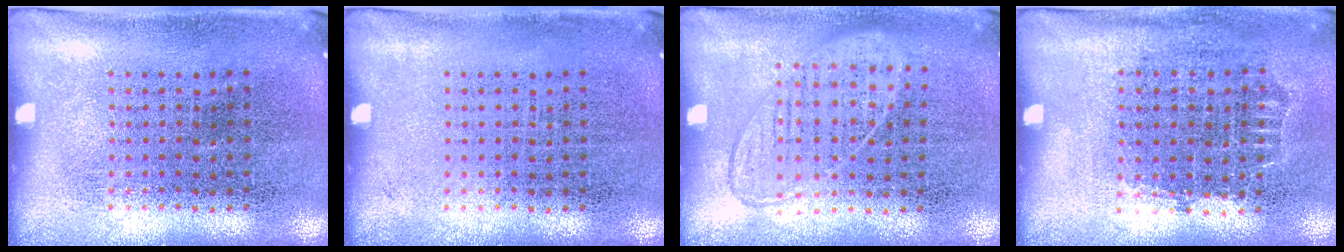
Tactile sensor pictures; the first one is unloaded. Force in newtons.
{"total": 0.0}
{"total": 1.0, "press": 0.9, "slide": 0.4}
{"total": 0.7, "press": 0.7, "slide": 0.2}